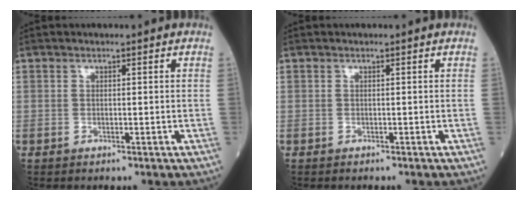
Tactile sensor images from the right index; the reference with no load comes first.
{"total": 0.0}